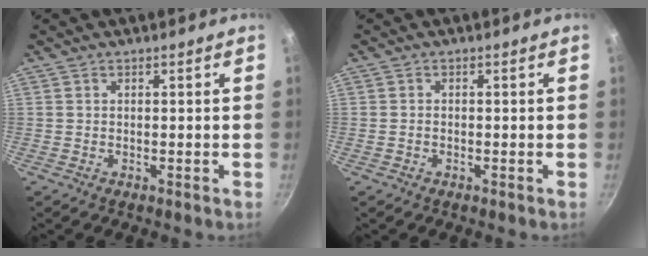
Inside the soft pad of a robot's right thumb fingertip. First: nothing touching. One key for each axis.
{"total": 0.8, "fx": -0.5, "fy": 0.4, "fz": 0.4, "tx": -0.010, "ty": 0.004, "tz": -0.011}